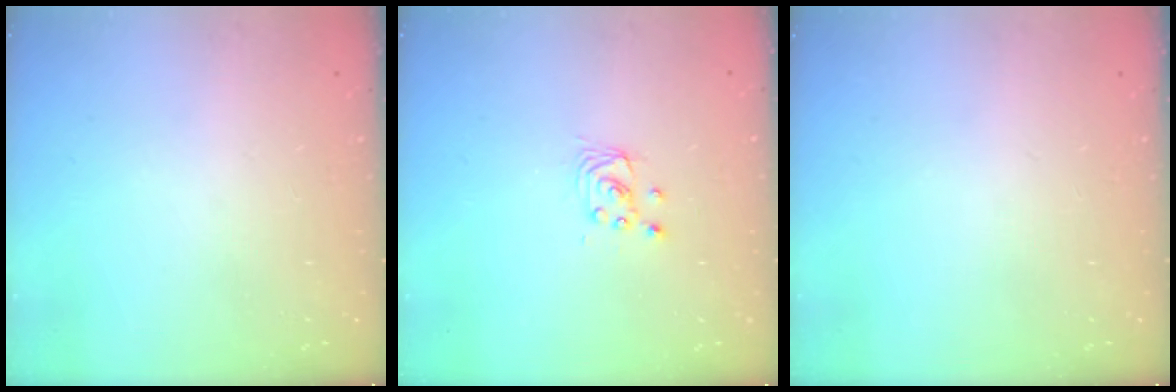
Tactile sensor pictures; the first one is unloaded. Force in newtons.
{"total": 2.7, "press": 2.7, "slide": 0.2}
{"total": 0.0}